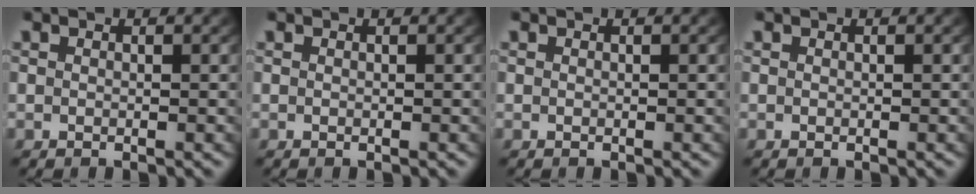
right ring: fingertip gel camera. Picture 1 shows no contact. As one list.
[{"total": 0.0}, {"total": 0.0}, {"total": 0.0}]